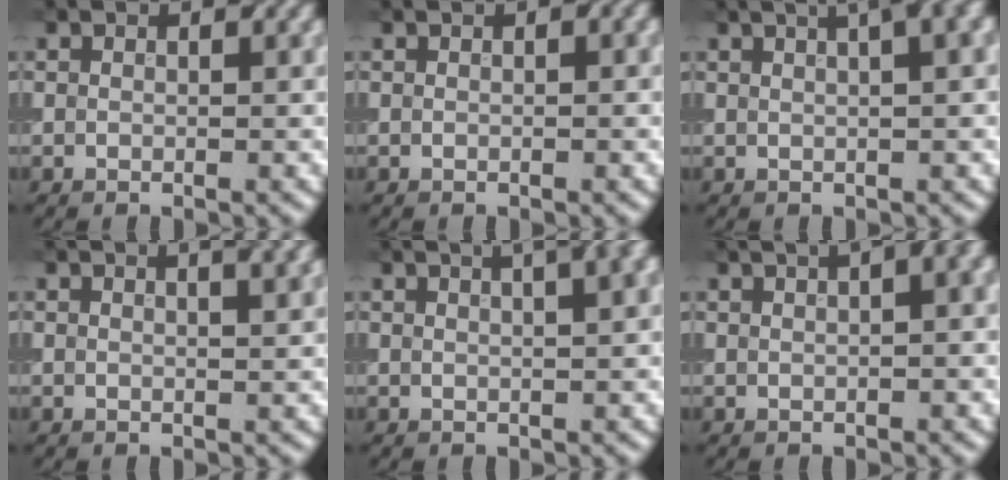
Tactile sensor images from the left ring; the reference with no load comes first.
{"total": 0.0}
{"total": 5.3, "force": [2.9, 1.4, 4.2], "torque": [-0.053, 0.034, 0.041]}
{"total": 2.0, "force": [1.3, 0.3, 1.5], "torque": [-0.019, 0.004, 0.027]}
{"total": 6.3, "force": [3.4, 2.2, 4.9], "torque": [-0.046, 0.038, 0.033]}
{"total": 5.2, "force": [2.5, 2.0, 4.1], "torque": [-0.047, 0.035, 0.028]}